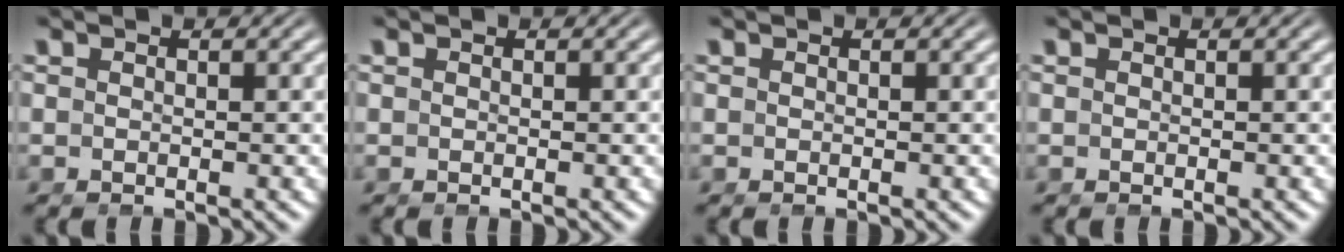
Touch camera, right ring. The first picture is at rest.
{"total": 0.0}
{"total": 0.0}
{"total": 0.0}